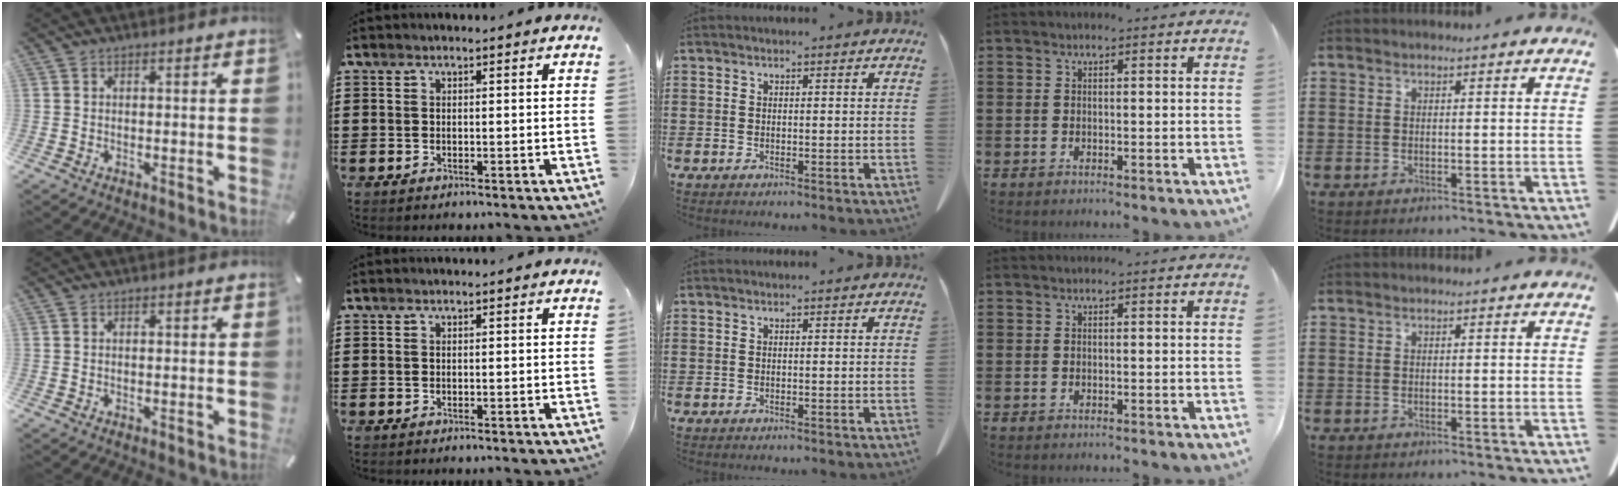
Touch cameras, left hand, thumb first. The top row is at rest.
{}